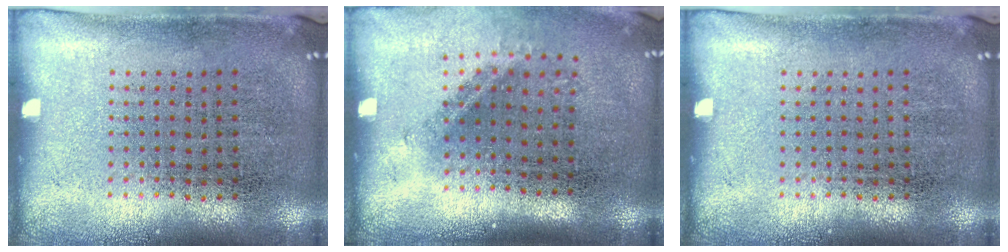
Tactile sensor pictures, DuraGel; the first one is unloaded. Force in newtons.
{"total": 1.5, "press": 0.9, "slide": 1.2}
{"total": 0.0}